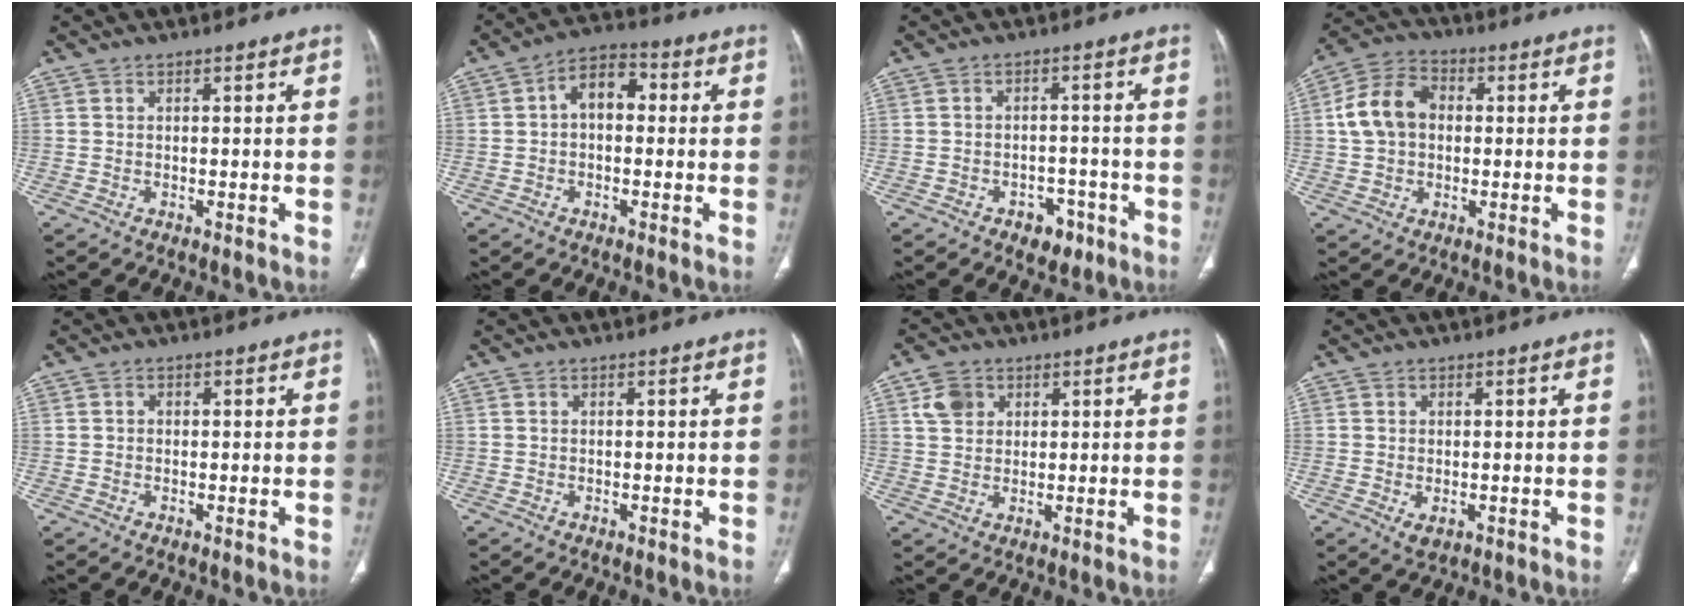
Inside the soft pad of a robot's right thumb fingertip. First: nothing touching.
{"total": 7.1, "force": [0.5, 4.6, 5.4], "torque": [-0.067, 0.025, -0.005]}
{"total": 5.0, "force": [-2.9, 3.4, 2.2], "torque": [-0.007, 0.025, -0.035]}
{"total": 10.3, "force": [0.9, 7.8, 6.7], "torque": [-0.119, 0.027, 0.010]}
{"total": 0.6, "force": [0.0, 0.5, 0.2], "torque": [0.000, 0.002, -0.002]}
{"total": 0.0}
{"total": 5.0, "force": [2.0, 4.0, 2.2], "torque": [-0.024, -0.002, 0.041]}
{"total": 2.0, "force": [-0.5, 1.2, 1.5], "torque": [-0.027, -0.004, -0.002]}